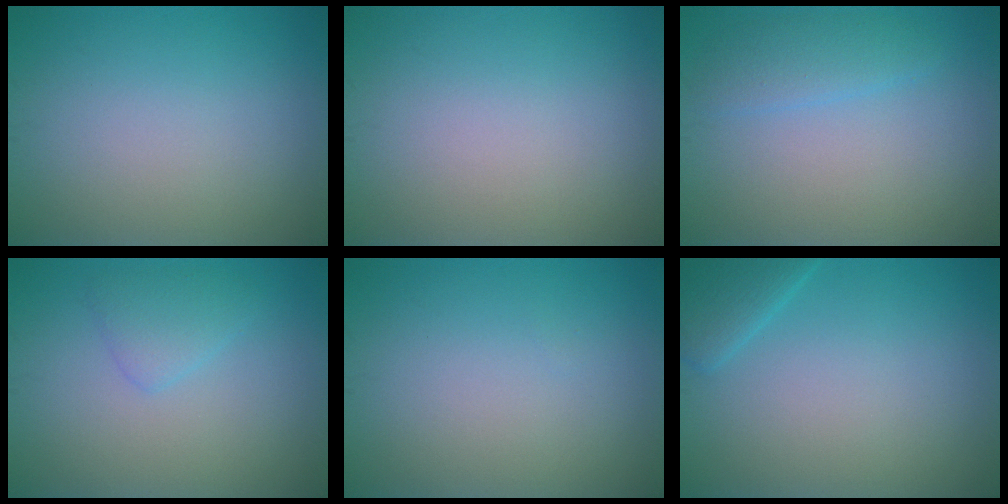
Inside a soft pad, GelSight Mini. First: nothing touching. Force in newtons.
{"total": 0.0}
{"total": 2.2, "press": 2.2, "slide": 0.1}
{"total": 1.8, "press": 1.8, "slide": 0.2}
{"total": 0.0}
{"total": 2.3, "press": 2.3, "slide": 0.2}